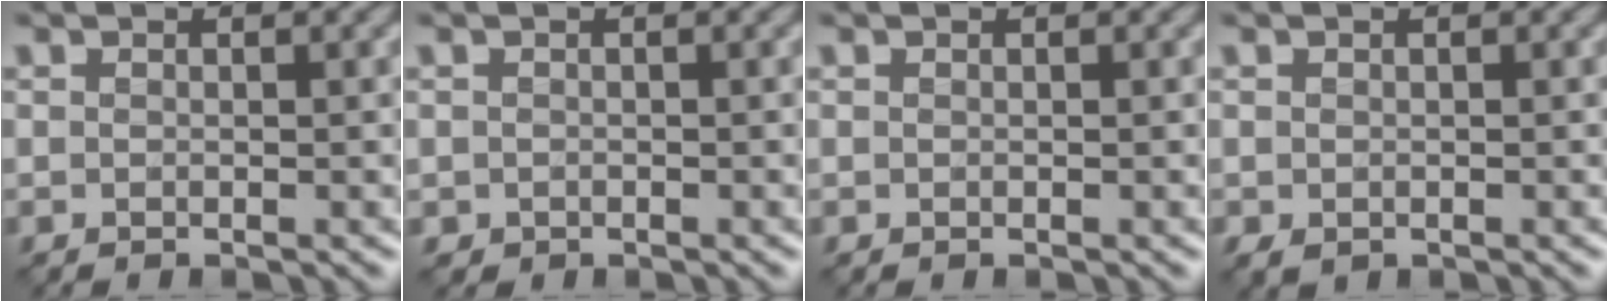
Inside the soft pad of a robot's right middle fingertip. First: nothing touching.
{"total": 0.6, "force": [-0.2, 0.6, -0.1], "torque": [0.004, -0.003, -0.006]}
{"total": 0.0}
{"total": 0.8, "force": [-0.1, 0.7, 0.4], "torque": [-0.012, -0.001, -0.001]}